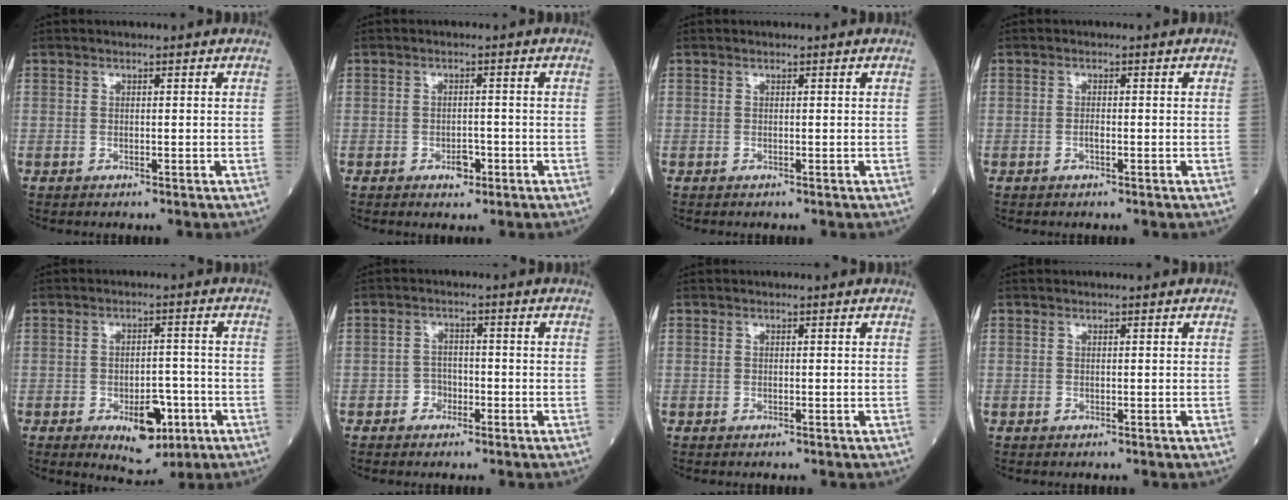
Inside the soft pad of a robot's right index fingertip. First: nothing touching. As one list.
[{"total": 2.1, "force": [-1.1, 1.3, 1.3], "torque": [-0.018, 0.004, -0.010]}, {"total": 0.0}, {"total": 0.7, "force": [-0.3, 0.1, 0.6], "torque": [-0.013, 0.001, -0.006]}, {"total": 7.4, "force": [-3.2, 3.5, 5.7], "torque": [-0.078, -0.002, -0.038]}, {"total": 2.4, "force": [-1.3, 1.9, 0.7], "torque": [-0.005, 0.011, -0.026]}, {"total": 0.0}, {"total": 0.0}]